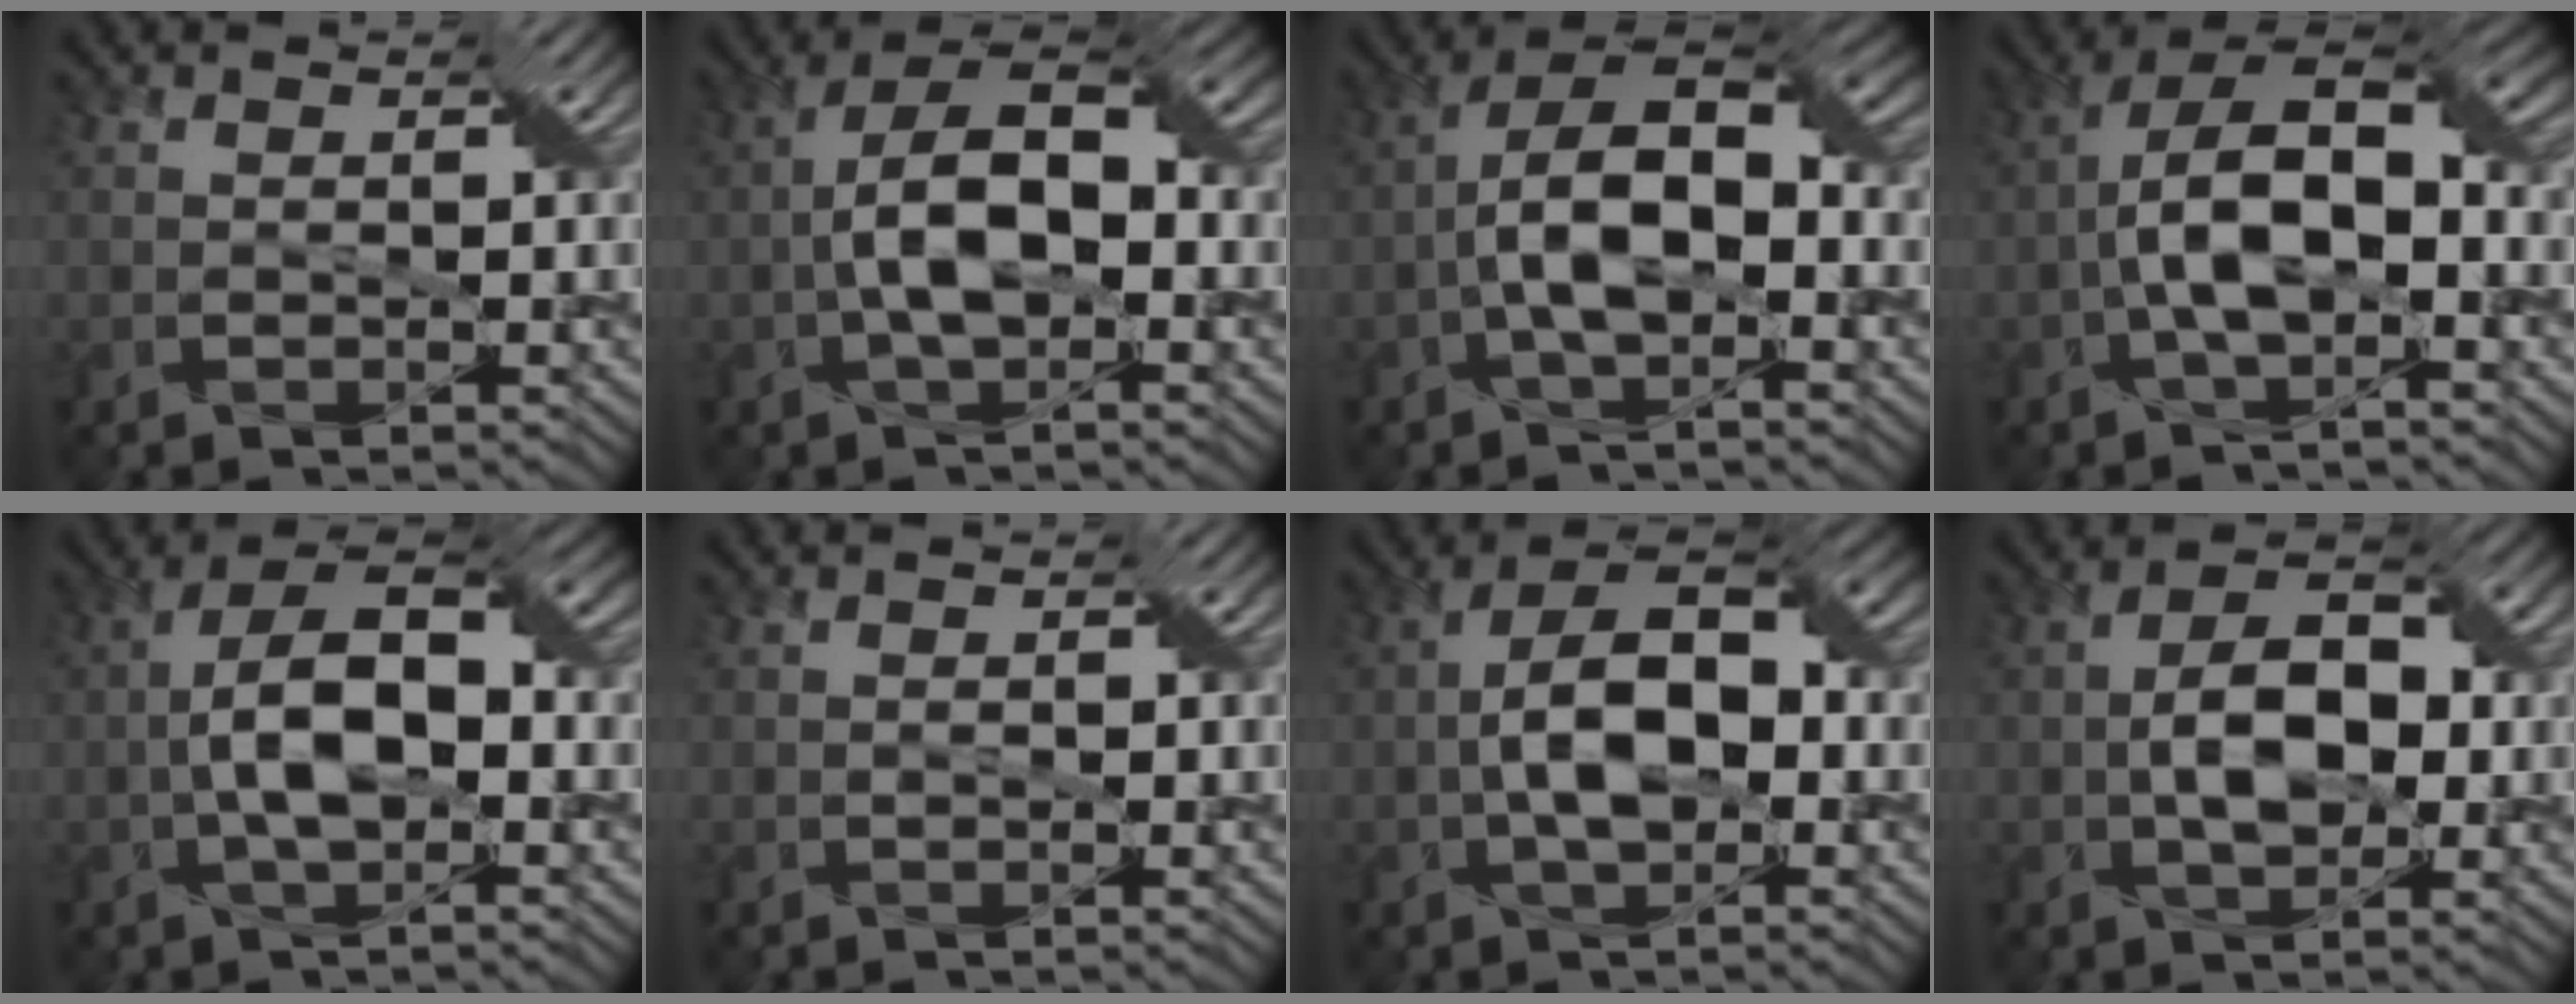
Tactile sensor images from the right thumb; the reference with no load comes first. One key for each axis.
{"total": 8.4, "fx": -0.8, "fy": 4.1, "fz": 7.3, "tx": -0.138, "ty": 0.013, "tz": -0.016}
{"total": 9.5, "fx": -1.3, "fy": 4.6, "fz": 8.2, "tx": -0.156, "ty": 0.011, "tz": -0.026}
{"total": 9.9, "fx": -1.3, "fy": 4.6, "fz": 8.7, "tx": -0.167, "ty": 0.010, "tz": -0.025}
{"total": 8.3, "fx": -0.7, "fy": 4.0, "fz": 7.2, "tx": -0.138, "ty": 0.012, "tz": -0.015}
{"total": 0.0}
{"total": 8.4, "fx": -0.7, "fy": 4.5, "fz": 7.1, "tx": -0.132, "ty": 0.013, "tz": -0.017}
{"total": 5.9, "fx": -0.1, "fy": 3.5, "fz": 4.8, "tx": -0.088, "ty": 0.008, "tz": -0.007}